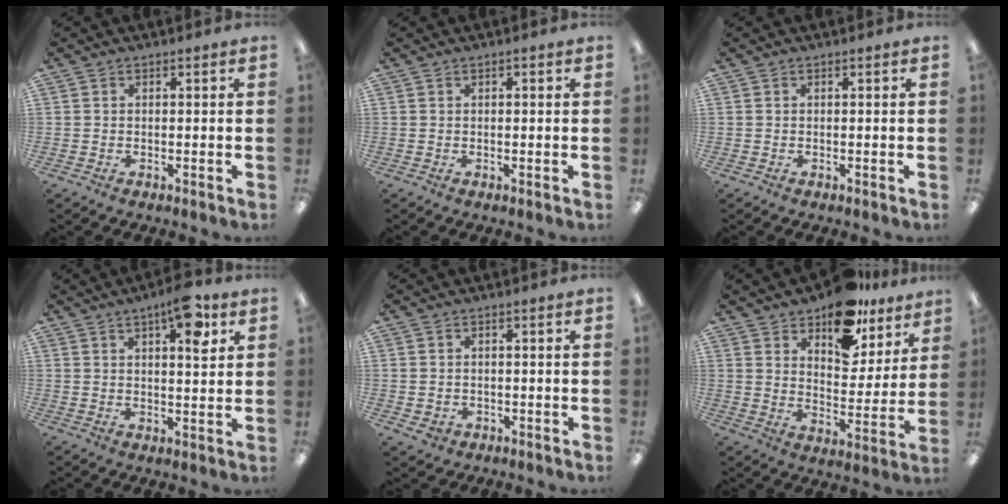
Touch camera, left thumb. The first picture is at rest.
{"total": 0.0}
{"total": 0.0}
{"total": 9.3, "force": [5.1, 3.2, 7.1], "torque": [-0.082, -0.030, 0.077]}
{"total": 1.7, "force": [-0.7, 1.5, 0.3], "torque": [-0.005, 0.001, -0.015]}
{"total": 13.9, "force": [10.8, 6.7, 5.7], "torque": [-0.080, -0.077, 0.194]}